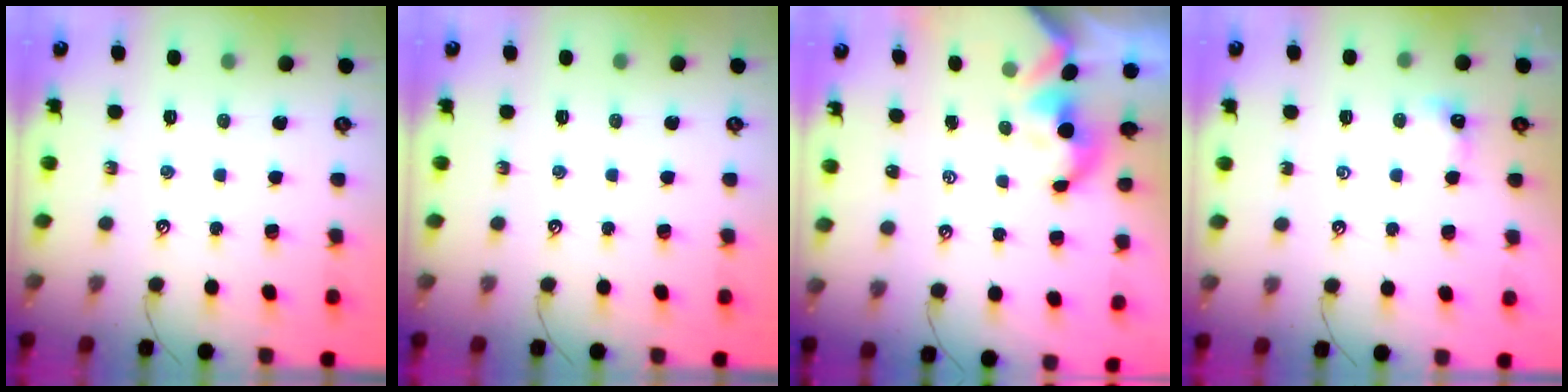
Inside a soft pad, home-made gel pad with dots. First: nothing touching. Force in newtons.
{"total": 0.0}
{"total": 1.8, "press": 1.8, "slide": 0.2}
{"total": 0.8, "press": 0.8, "slide": 0.3}